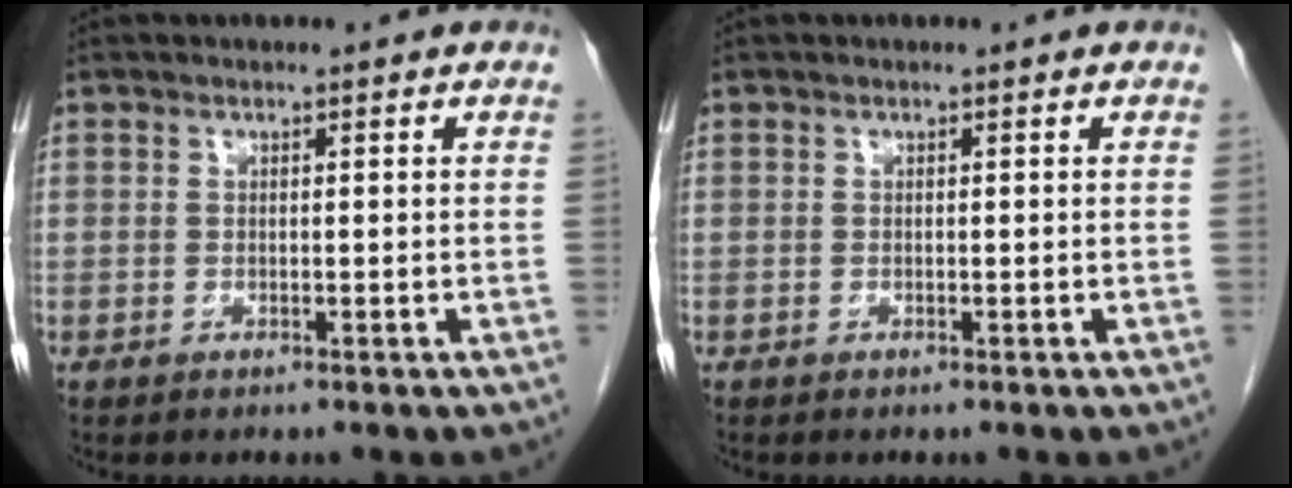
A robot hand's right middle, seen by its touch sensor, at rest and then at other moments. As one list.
[{"total": 0.0}]